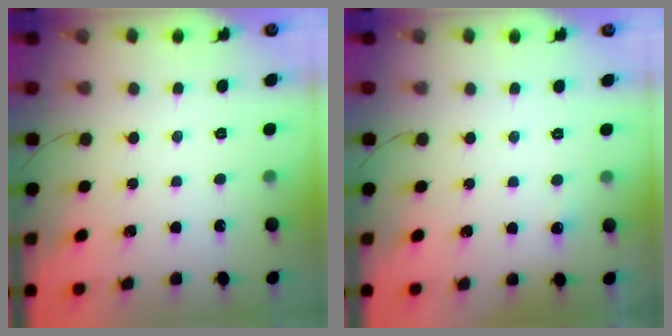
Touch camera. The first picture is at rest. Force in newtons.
{"total": 3.4, "press": 3.3, "slide": 1.0}